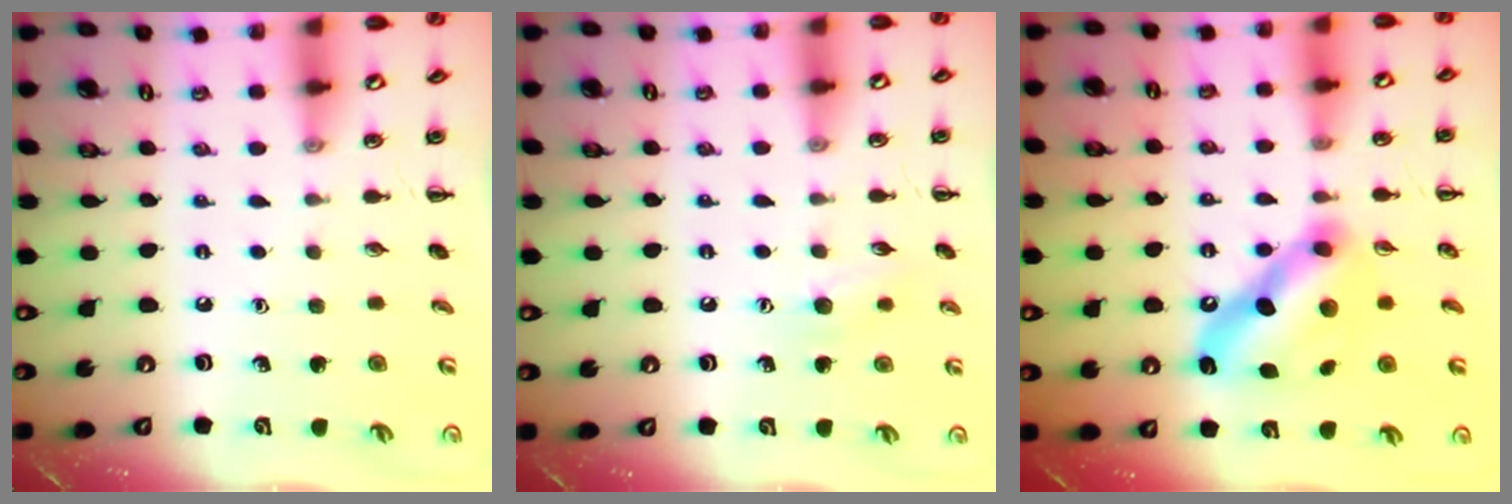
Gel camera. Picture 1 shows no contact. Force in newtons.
{"total": 6.8, "press": 6.7, "slide": 1.1}
{"total": 12.1, "press": 12.1, "slide": 0.3}